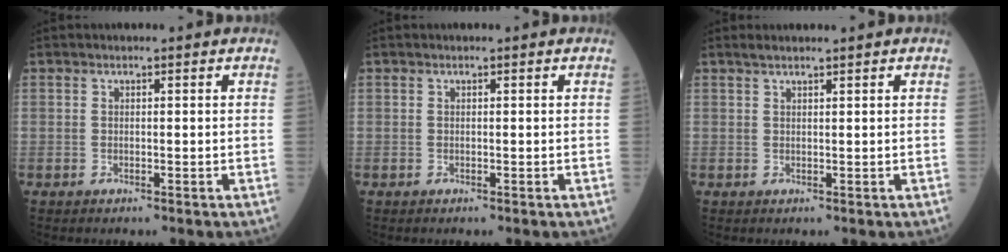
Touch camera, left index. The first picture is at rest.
{"total": 0.0}
{"total": 2.5, "force": [2.2, 0.1, 1.2], "torque": [-0.020, 0.020, 0.038]}